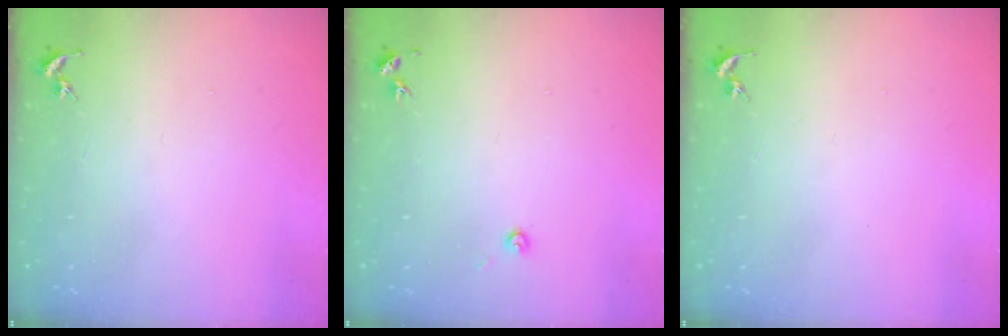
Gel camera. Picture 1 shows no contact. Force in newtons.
{"total": 3.0, "press": 3.0, "slide": 0.3}
{"total": 0.0}